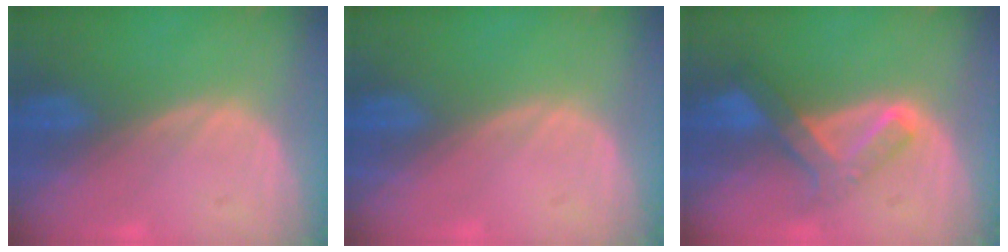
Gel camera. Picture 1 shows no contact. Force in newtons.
{"total": 0.0}
{"total": 6.7, "press": 5.7, "slide": 3.5}